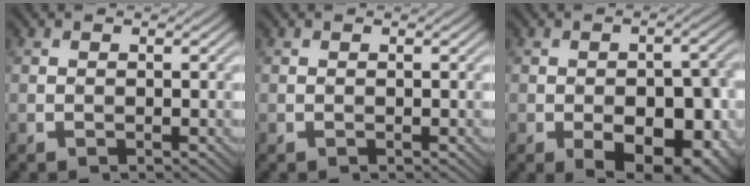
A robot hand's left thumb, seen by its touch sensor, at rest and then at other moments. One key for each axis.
{"total": 0.0}
{"total": 11.6, "fx": -5.0, "fy": 5.9, "fz": 8.6, "tx": -0.105, "ty": 0.000, "tz": -0.061}